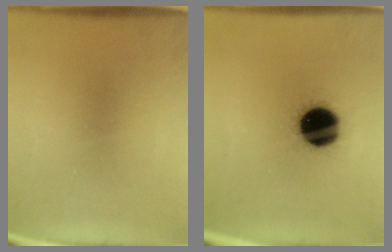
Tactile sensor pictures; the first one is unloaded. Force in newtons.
{"total": 18.4}